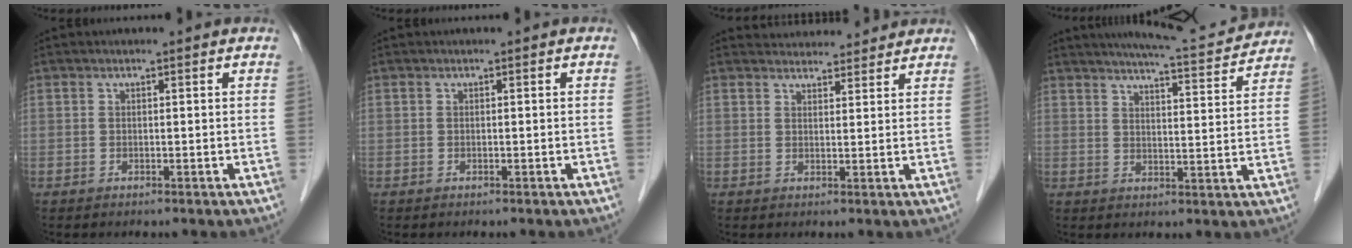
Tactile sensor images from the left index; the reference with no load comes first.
{"total": 0.0}
{"total": 7.5, "force": [7.2, 1.9, 1.0], "torque": [-0.004, 0.020, 0.087]}
{"total": 12.6, "force": [11.8, 1.0, 4.2], "torque": [-0.063, -0.003, 0.148]}